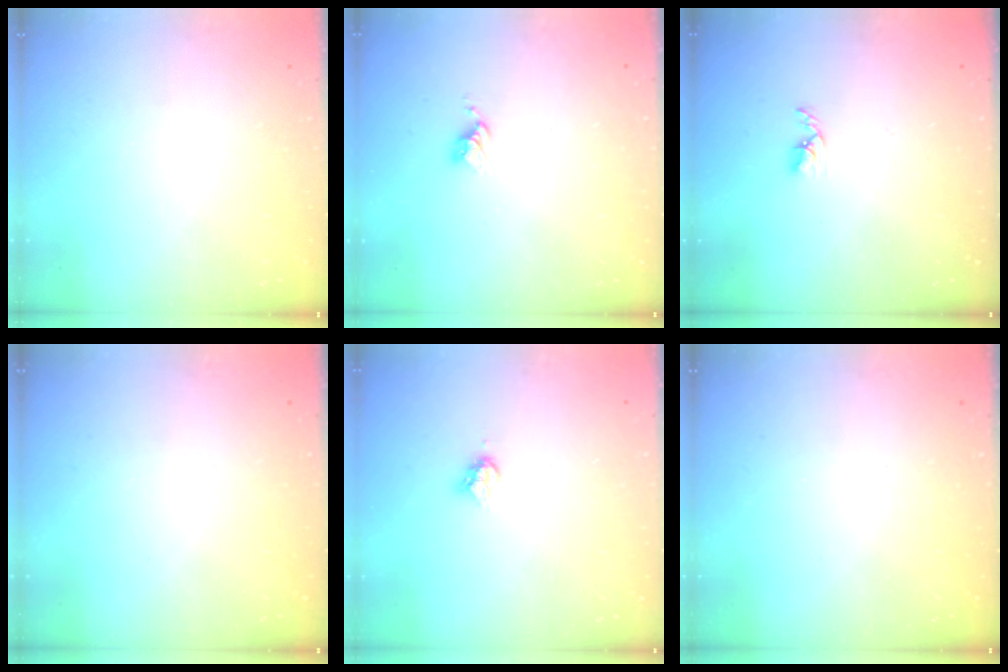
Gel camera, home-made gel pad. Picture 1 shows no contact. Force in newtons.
{"total": 3.9, "press": 3.8, "slide": 0.3}
{"total": 2.7, "press": 2.7, "slide": 0.5}
{"total": 0.0}
{"total": 3.9, "press": 3.9, "slide": 0.4}
{"total": 0.0}